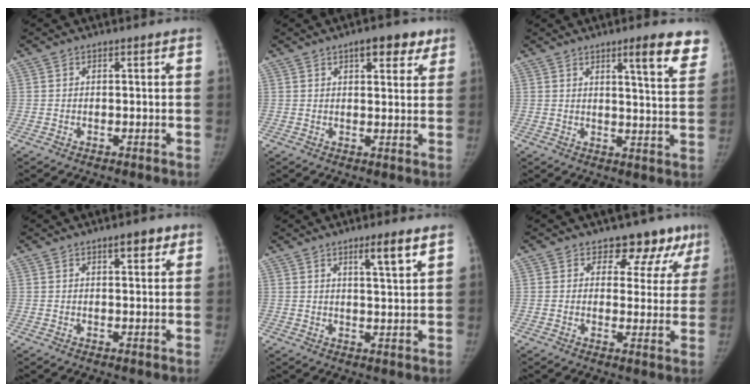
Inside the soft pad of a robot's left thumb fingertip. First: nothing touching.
{"total": 7.0, "force": [4.1, 3.0, 4.8], "torque": [-0.036, -0.014, 0.051]}
{"total": 9.8, "force": [6.5, 1.5, 7.3], "torque": [-0.069, -0.037, 0.080]}
{"total": 3.7, "force": [2.1, 1.4, 2.6], "torque": [-0.025, -0.008, 0.029]}
{"total": 5.3, "force": [3.3, 0.4, 4.2], "torque": [-0.064, -0.025, 0.054]}
{"total": 9.7, "force": [6.9, 6.1, 3.1], "torque": [0.019, -0.029, 0.065]}